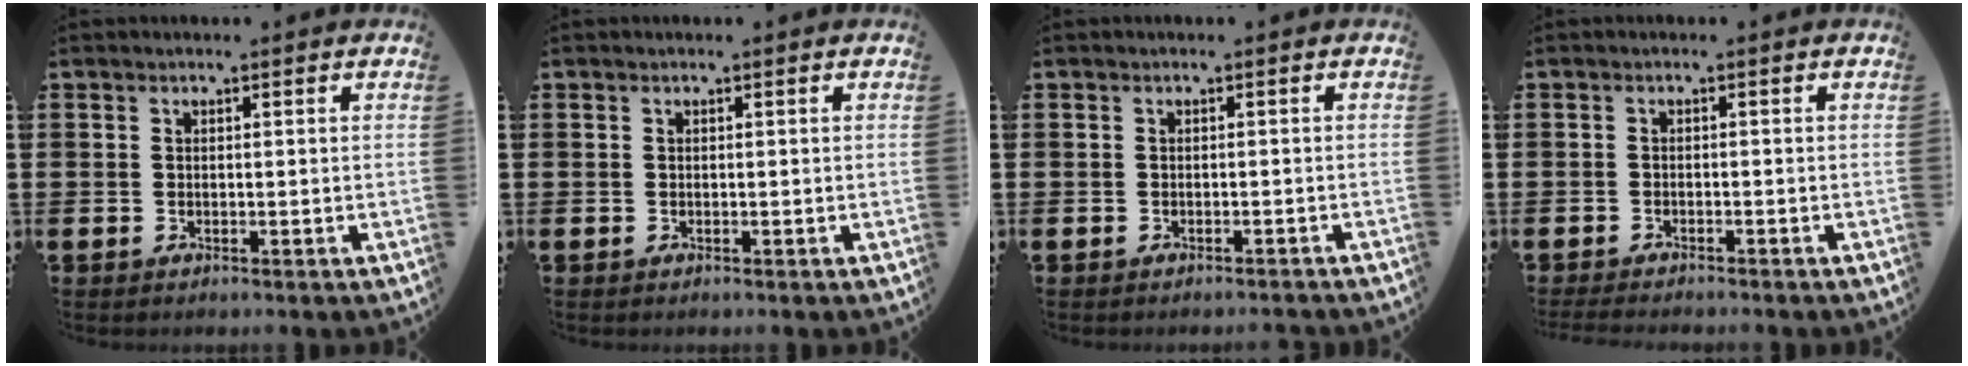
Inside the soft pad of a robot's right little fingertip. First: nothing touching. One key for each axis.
{"total": 0.0}
{"total": 0.5, "fx": -0.5, "fy": -0.1, "fz": 0.0, "tx": 0.000, "ty": 0.000, "tz": -0.011}
{"total": 1.0, "fx": -1.0, "fy": 0.1, "fz": 0.2, "tx": -0.006, "ty": 0.002, "tz": -0.020}